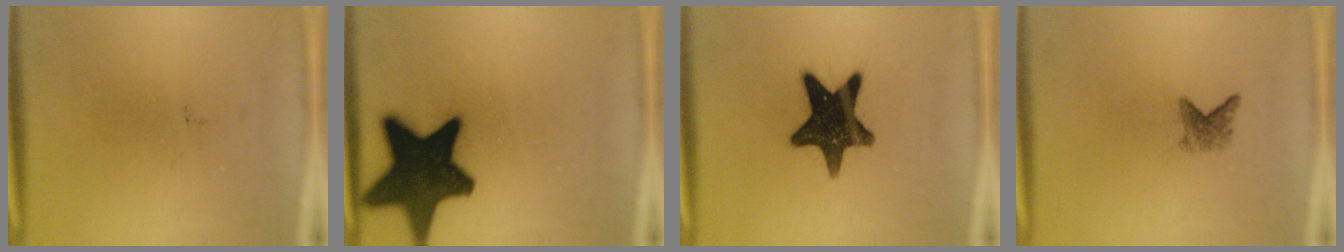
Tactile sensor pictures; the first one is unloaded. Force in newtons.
{"total": 18.7}
{"total": 14.9}
{"total": 2.1}